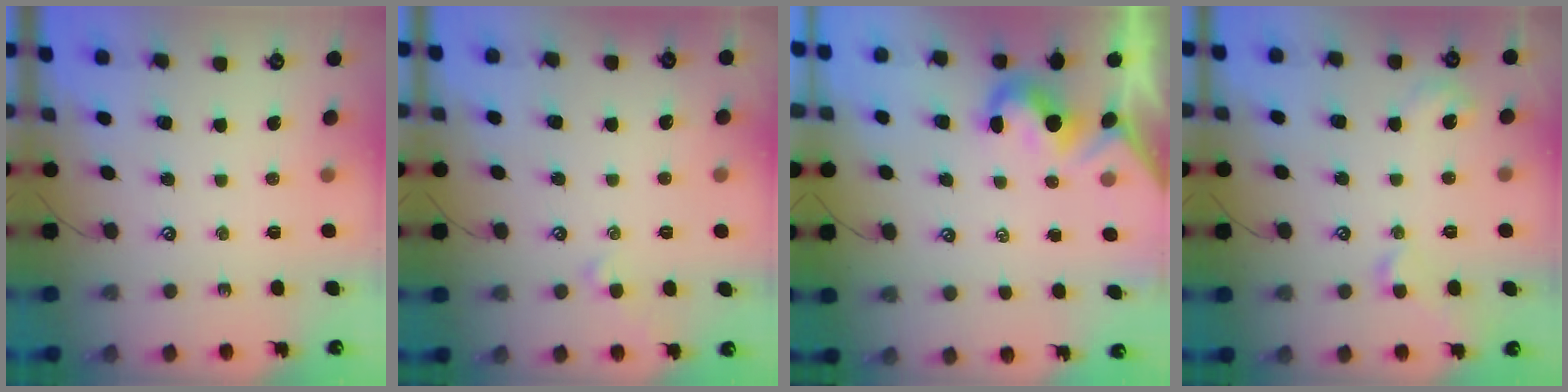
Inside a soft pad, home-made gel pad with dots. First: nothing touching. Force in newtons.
{"total": 1.6, "press": 1.5, "slide": 0.4}
{"total": 1.9, "press": 1.7, "slide": 0.8}
{"total": 3.5, "press": 3.4, "slide": 0.5}